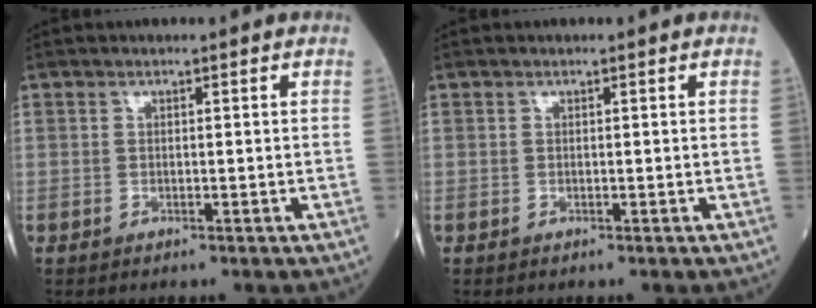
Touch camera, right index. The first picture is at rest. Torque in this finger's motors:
{"motor_torque": [0.00, 0.00, -0.03, -0.01]}